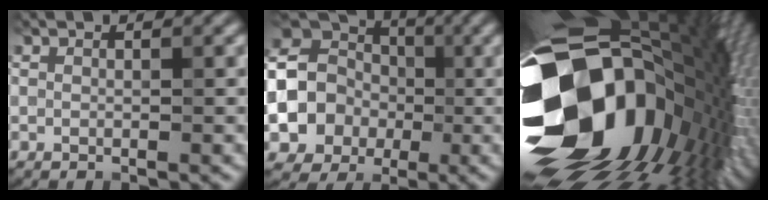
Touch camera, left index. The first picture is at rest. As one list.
[{"total": 10.7, "force": [-1.7, 9.6, 4.4], "torque": [-0.079, -0.008, -0.059]}, {"total": 21.7, "force": [-2.0, 14.6, 15.9], "torque": [-0.320, -0.052, -0.014]}]